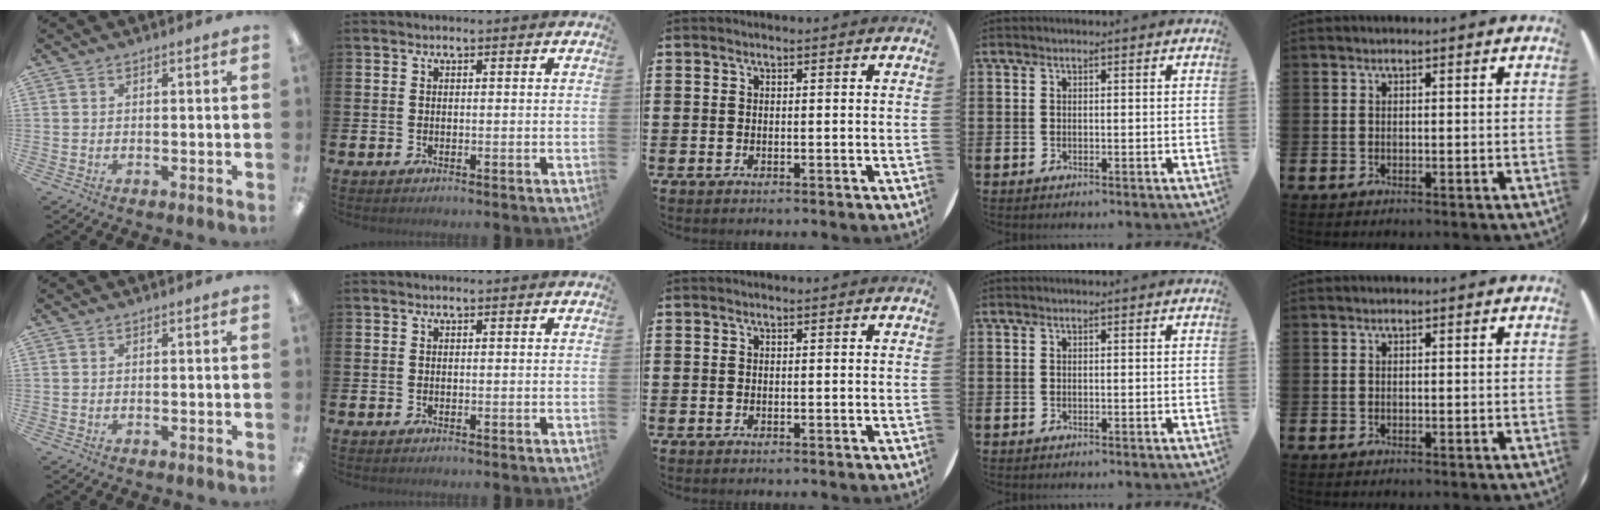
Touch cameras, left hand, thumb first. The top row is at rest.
{}